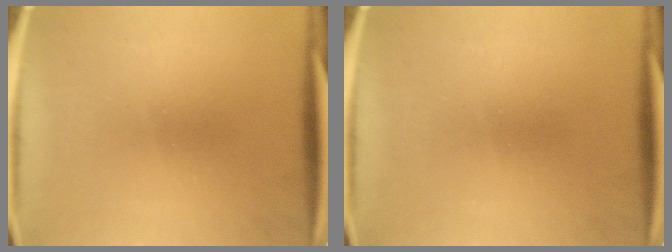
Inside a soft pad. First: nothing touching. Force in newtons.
{"total": 0.0}